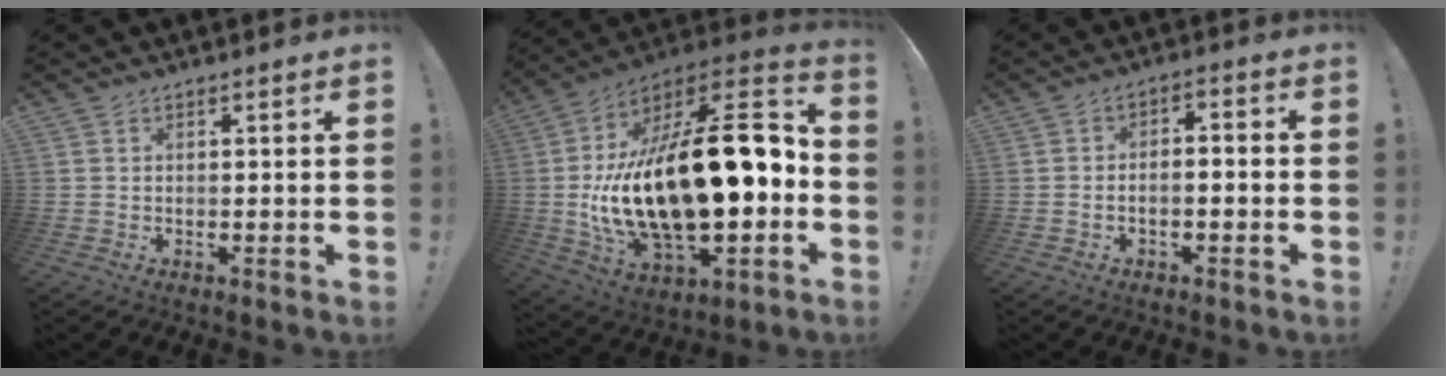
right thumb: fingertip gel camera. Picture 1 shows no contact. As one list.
[{"total": 29.6, "force": [-0.5, 13.9, 26.1], "torque": [-0.459, -0.011, 0.009]}, {"total": 3.2, "force": [-2.1, 1.0, 2.1], "torque": [-0.033, 0.007, -0.035]}]